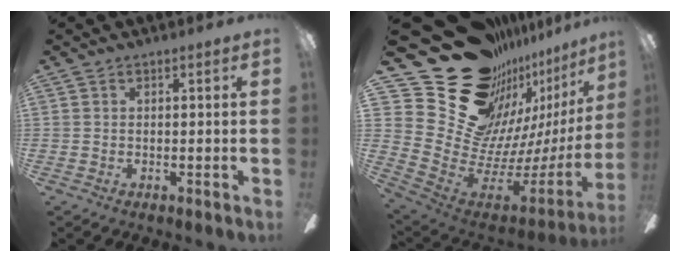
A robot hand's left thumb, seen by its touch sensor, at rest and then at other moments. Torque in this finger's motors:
{"motor_torque": [2.78, 2.23, 1.08, -1.69, 0.12]}